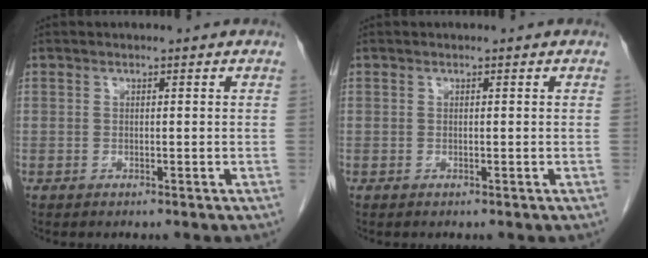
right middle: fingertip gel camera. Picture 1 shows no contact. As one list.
[{"total": 0.0}]